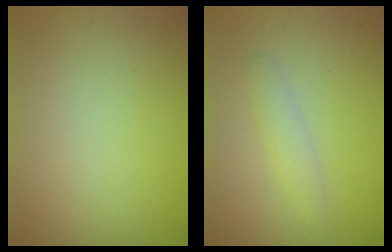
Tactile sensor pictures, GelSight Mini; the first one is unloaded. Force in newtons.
{"total": 1.1, "press": 1.1, "slide": 0.1}